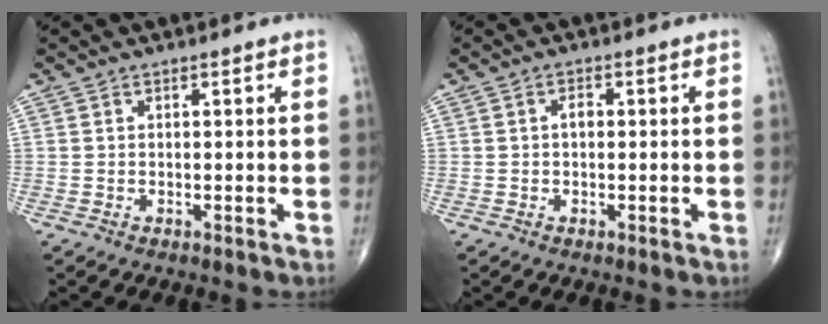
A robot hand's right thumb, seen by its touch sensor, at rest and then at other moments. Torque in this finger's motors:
{"motor_torque": [0.07, 0.05, 0.19, -0.08, 0.00]}